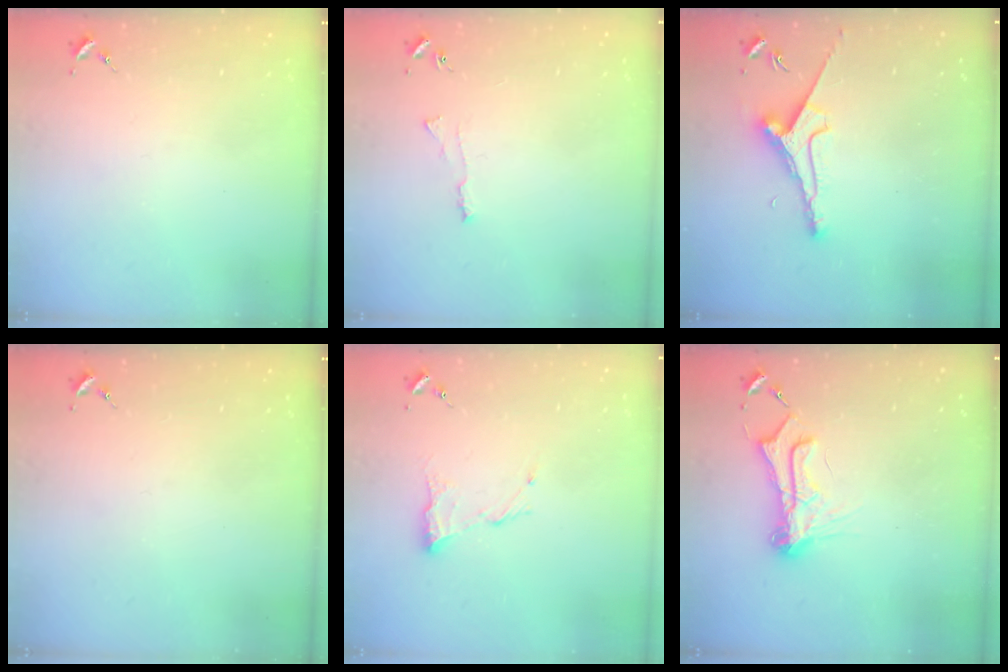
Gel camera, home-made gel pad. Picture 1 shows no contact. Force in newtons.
{"total": 4.1, "press": 4.1, "slide": 0.5}
{"total": 7.8, "press": 7.7, "slide": 1.0}
{"total": 0.0}
{"total": 9.9, "press": 9.9, "slide": 0.1}
{"total": 12.5, "press": 12.5, "slide": 0.7}